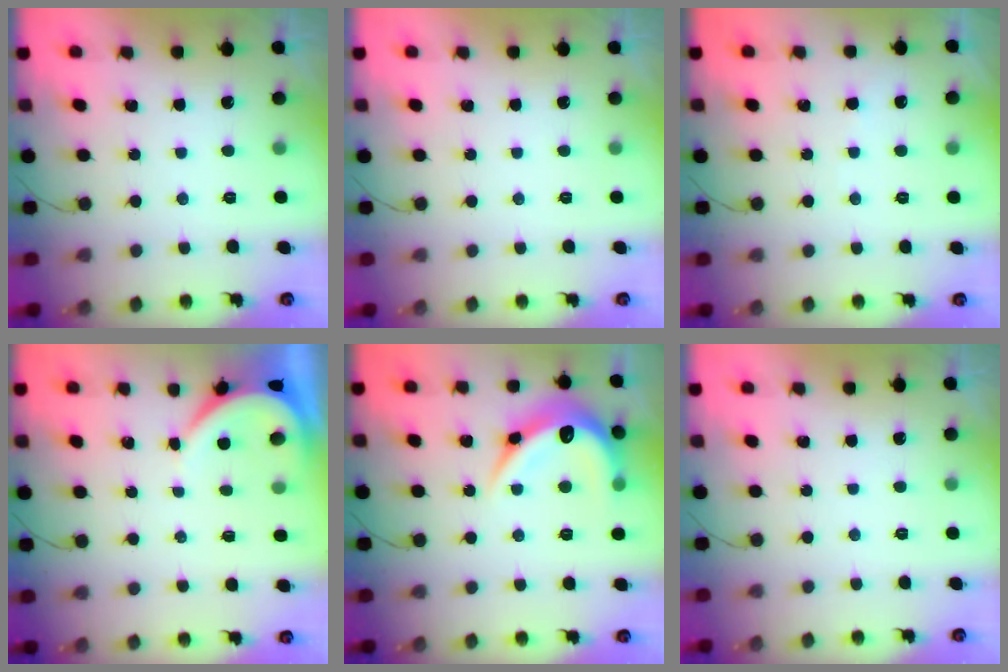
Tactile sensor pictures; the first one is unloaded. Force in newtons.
{"total": 0.0}
{"total": 2.5, "press": 2.5, "slide": 0.3}
{"total": 3.4, "press": 3.4, "slide": 0.5}
{"total": 16.7, "press": 16.7, "slide": 0.3}
{"total": 0.0}